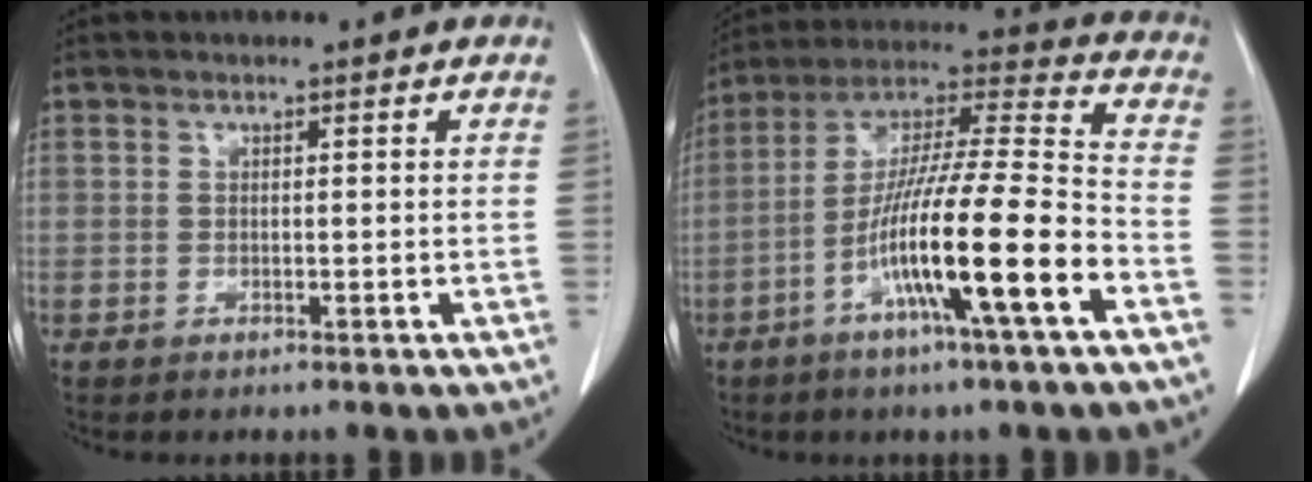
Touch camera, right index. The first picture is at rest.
{"total": 18.4, "force": [-7.2, 0.0, 16.9], "torque": [-0.307, -0.008, -0.131]}